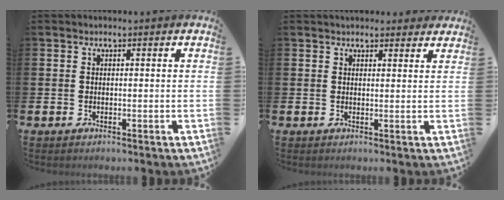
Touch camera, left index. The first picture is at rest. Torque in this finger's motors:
{"motor_torque": [1.06, -1.08, 0.56, 0.11]}